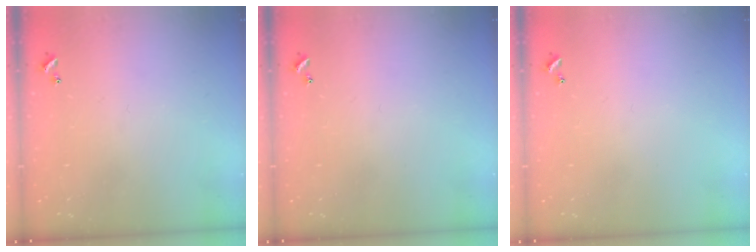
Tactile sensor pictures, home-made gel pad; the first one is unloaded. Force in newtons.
{"total": 0.0}
{"total": 0.0}